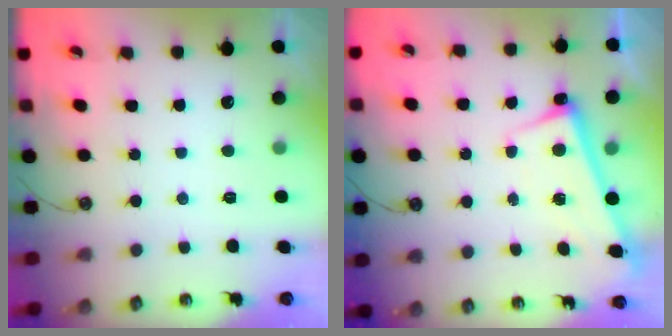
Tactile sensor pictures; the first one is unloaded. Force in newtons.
{"total": 2.8, "press": 2.7, "slide": 0.5}